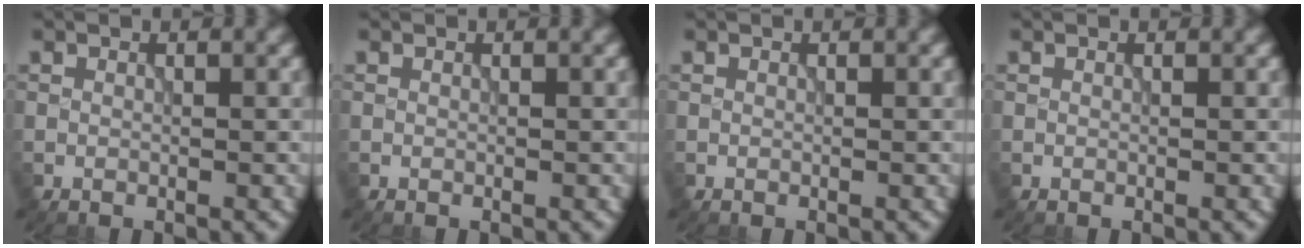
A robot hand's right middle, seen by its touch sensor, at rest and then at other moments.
{"total": 0.0}
{"total": 0.0}
{"total": 0.0}